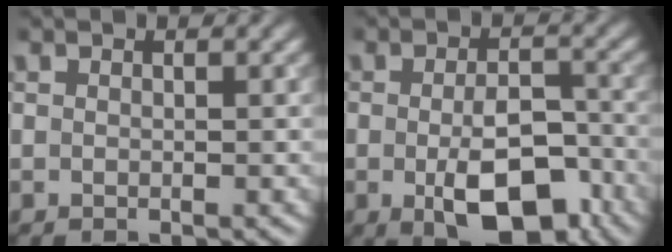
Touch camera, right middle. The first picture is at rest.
{"total": 8.0, "force": [-2.9, 4.0, 6.4], "torque": [-0.103, -0.012, -0.039]}